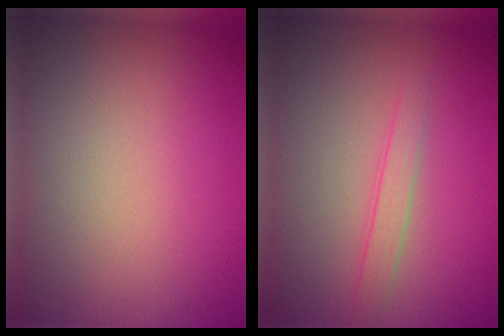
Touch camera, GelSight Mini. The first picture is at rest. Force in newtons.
{"total": 1.5, "press": 1.5, "slide": 0.1}